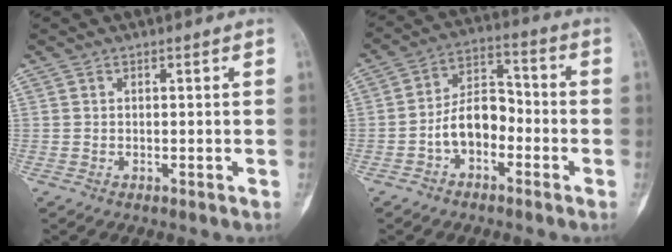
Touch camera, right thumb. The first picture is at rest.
{"total": 8.8, "force": [-3.1, 5.6, 6.0], "torque": [-0.083, 0.045, -0.068]}